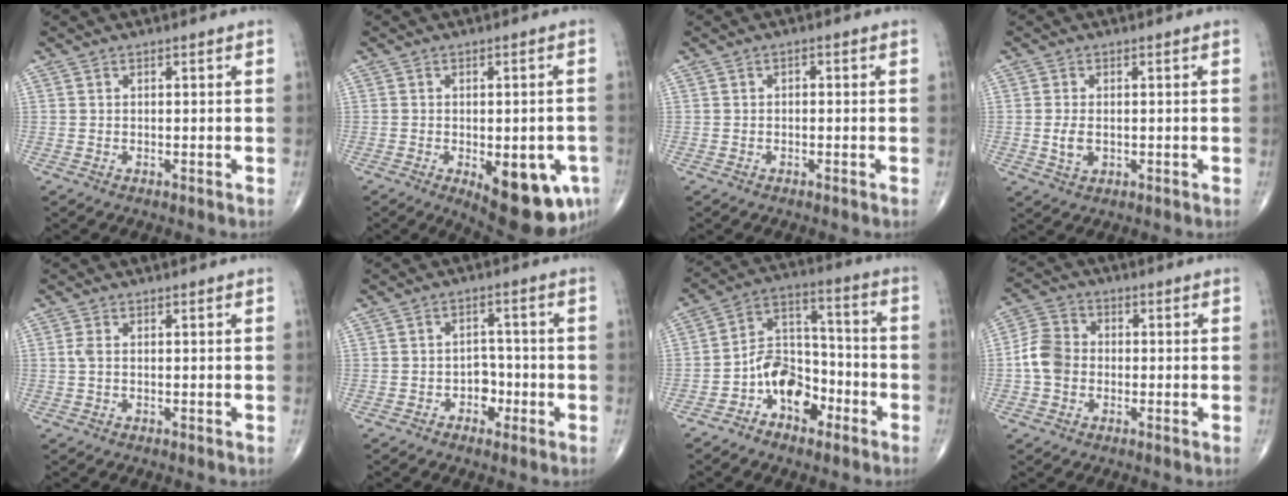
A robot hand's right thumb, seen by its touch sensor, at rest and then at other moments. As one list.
[{"total": 14.7, "force": [-5.5, 6.2, 12.1], "torque": [-0.116, 0.007, -0.053]}, {"total": 0.8, "force": [-0.4, 0.5, 0.4], "torque": [0.003, 0.008, -0.014]}, {"total": 3.2, "force": [-0.3, 2.1, 2.4], "torque": [-0.044, -0.002, -0.002]}, {"total": 1.3, "force": [0.0, 0.6, 1.1], "torque": [-0.026, -0.001, -0.002]}, {"total": 4.1, "force": [-1.6, 3.2, 1.9], "torque": [0.005, 0.021, -0.030]}, {"total": 11.2, "force": [-5.3, 7.4, 6.4], "torque": [-0.075, 0.069, -0.099]}, {"total": 6.9, "force": [-1.1, 5.6, 3.8], "torque": [-0.062, 0.022, -0.032]}]